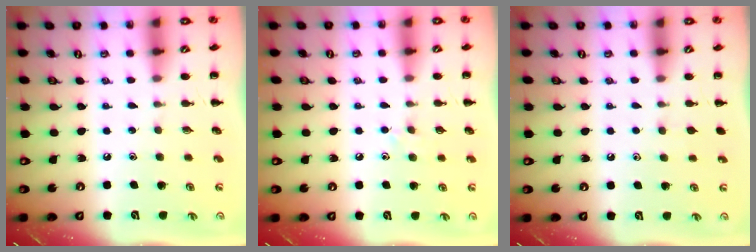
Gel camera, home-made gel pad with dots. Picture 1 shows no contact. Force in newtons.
{"total": 4.9, "press": 4.6, "slide": 1.5}
{"total": 2.3, "press": 2.0, "slide": 1.1}